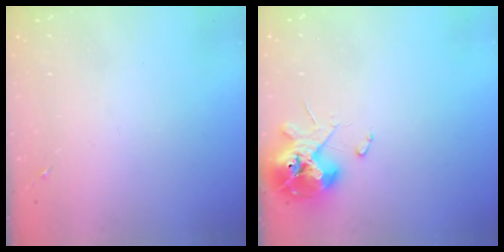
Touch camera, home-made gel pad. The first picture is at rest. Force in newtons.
{"total": 13.0, "press": 12.8, "slide": 1.8}